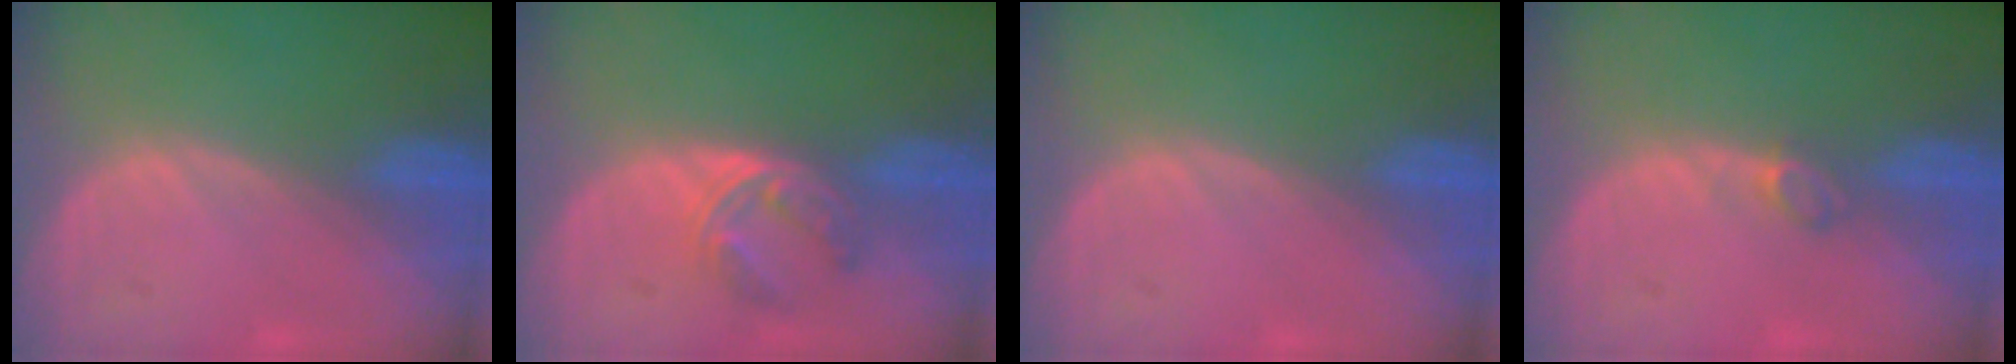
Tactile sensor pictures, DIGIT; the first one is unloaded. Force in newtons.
{"total": 5.7, "press": 4.7, "slide": 3.3}
{"total": 0.0}
{"total": 1.7, "press": 1.7, "slide": 0.4}